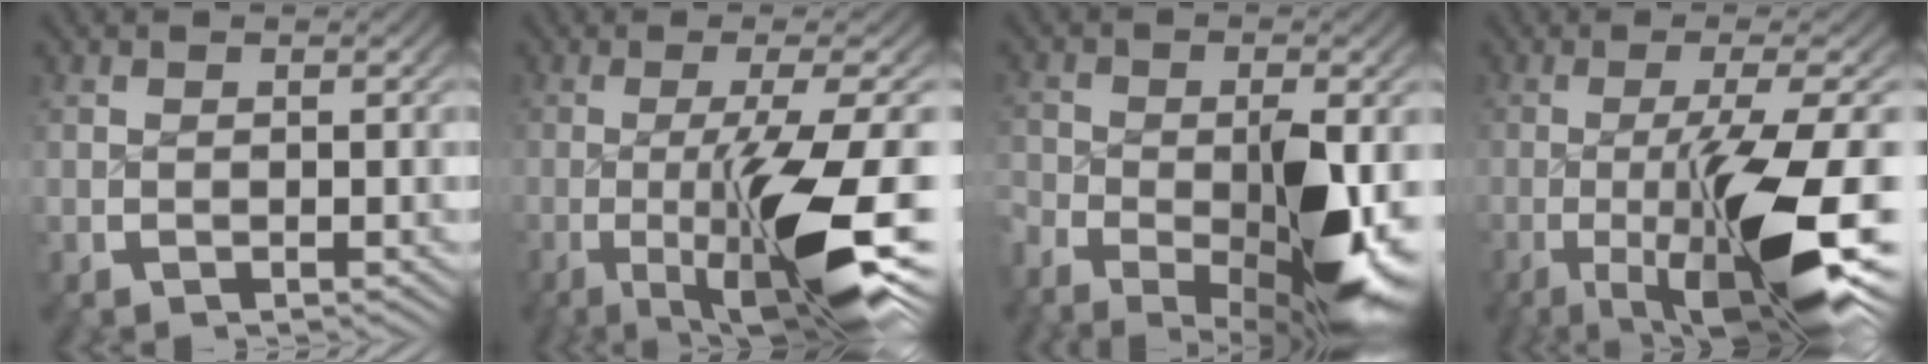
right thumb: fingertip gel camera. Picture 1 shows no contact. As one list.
[{"total": 13.6, "force": [-3.1, 4.5, 12.4], "torque": [-0.204, -0.025, -0.032]}, {"total": 10.3, "force": [-3.4, 4.1, 8.8], "torque": [-0.142, -0.038, -0.040]}, {"total": 15.1, "force": [-3.7, 5.6, 13.6], "torque": [-0.227, -0.032, -0.038]}]